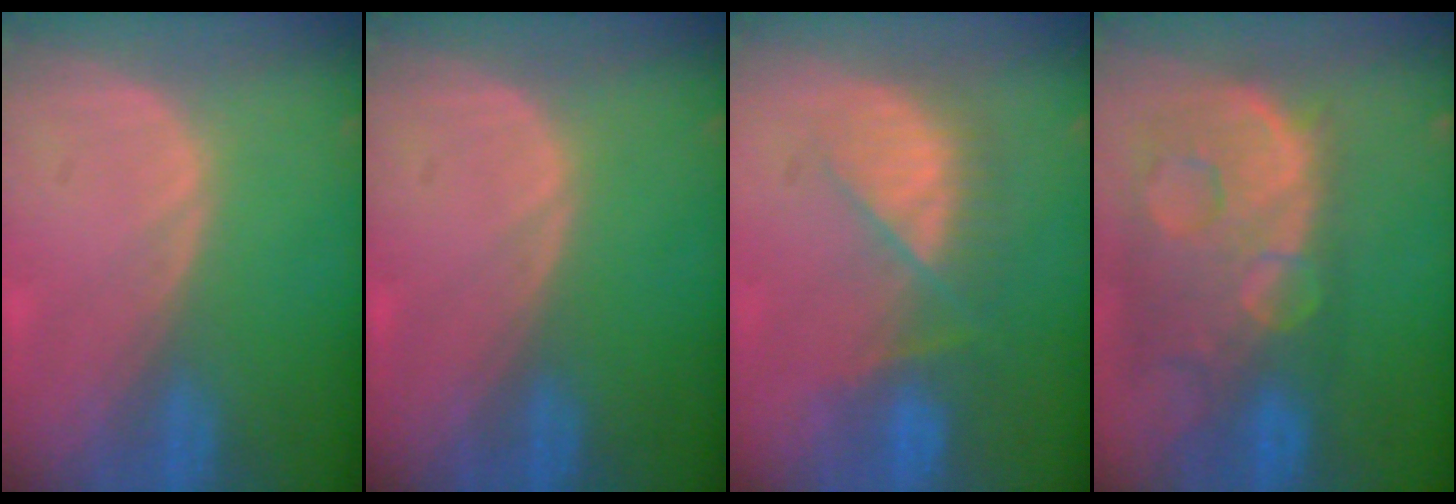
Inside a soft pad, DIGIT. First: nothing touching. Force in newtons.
{"total": 0.0}
{"total": 7.2, "press": 7.0, "slide": 1.7}
{"total": 13.8, "press": 11.2, "slide": 8.0}